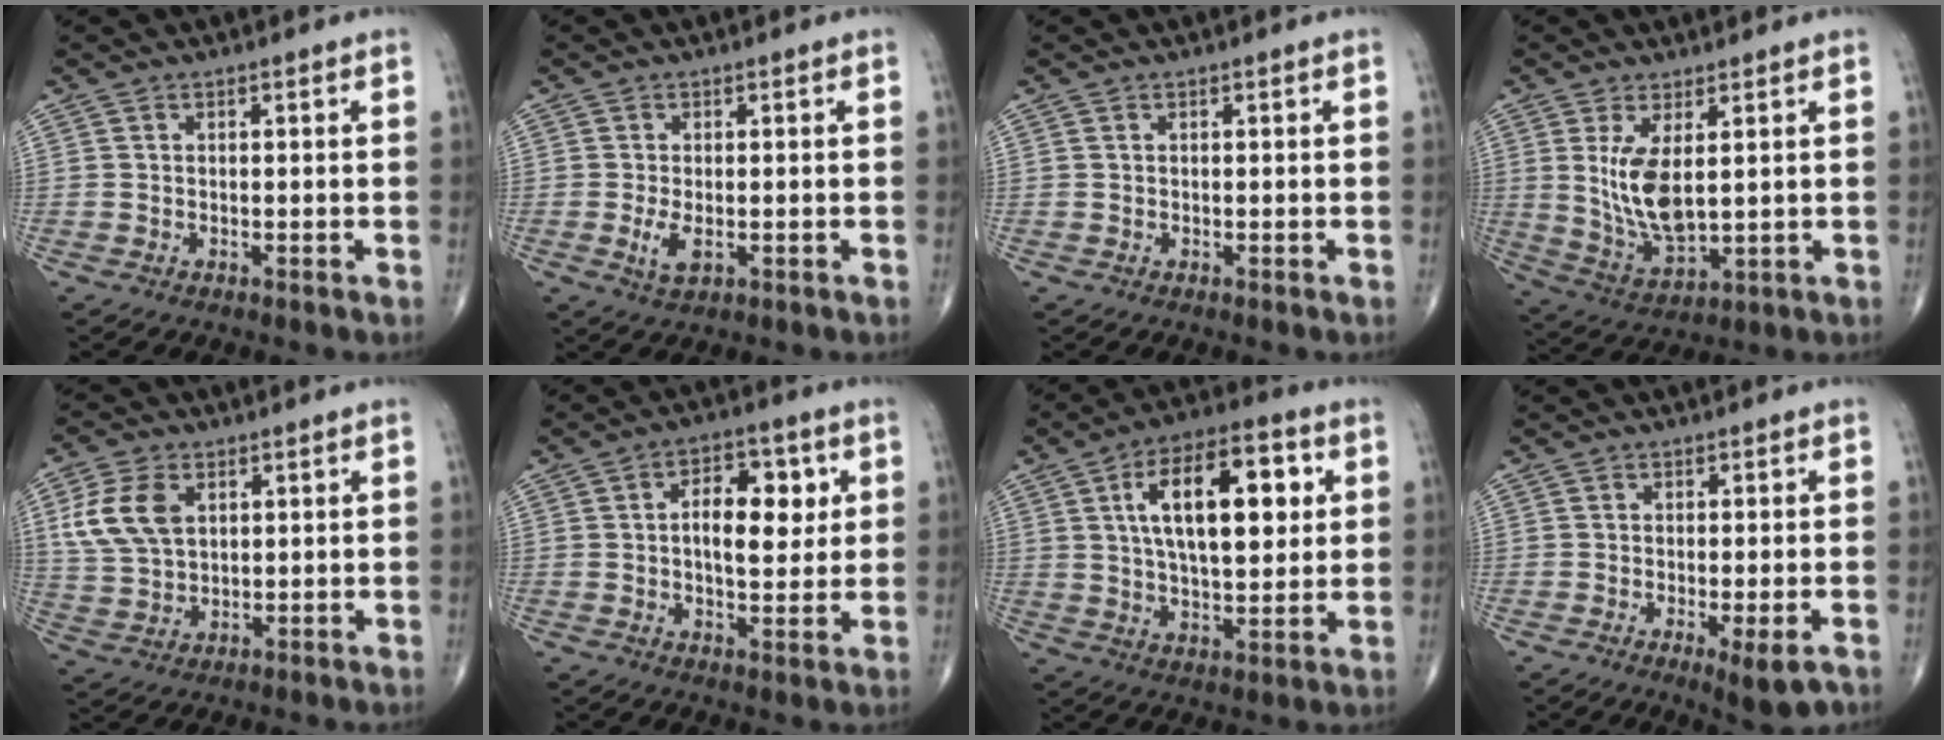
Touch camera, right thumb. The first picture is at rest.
{"total": 3.3, "force": [-0.7, 1.6, 2.8], "torque": [-0.058, -0.008, -0.010]}
{"total": 0.0}
{"total": 10.2, "force": [2.2, 4.4, 9.0], "torque": [-0.174, -0.030, 0.059]}
{"total": 10.1, "force": [3.1, 6.6, 7.0], "torque": [-0.135, -0.004, 0.067]}
{"total": 10.2, "force": [1.9, 5.5, 8.4], "torque": [-0.097, 0.000, 0.027]}
{"total": 18.2, "force": [4.7, 8.4, 15.5], "torque": [-0.227, 0.003, 0.074]}
{"total": 5.5, "force": [-2.3, 1.3, 4.8], "torque": [-0.073, -0.009, -0.030]}